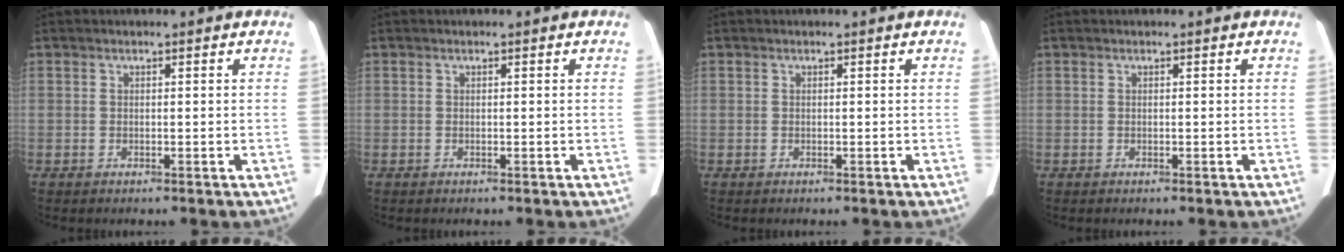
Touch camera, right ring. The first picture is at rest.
{"total": 0.0}
{"total": 0.0}
{"total": 0.0}